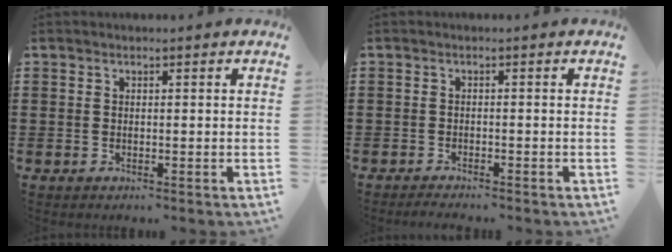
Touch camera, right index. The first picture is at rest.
{"total": 1.2, "force": [-1.2, 0.0, 0.1], "torque": [-0.004, 0.000, -0.023]}